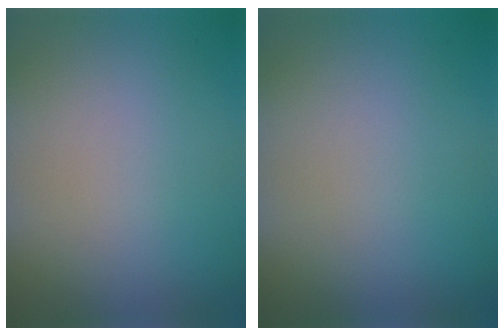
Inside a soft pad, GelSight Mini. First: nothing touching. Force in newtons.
{"total": 0.0}